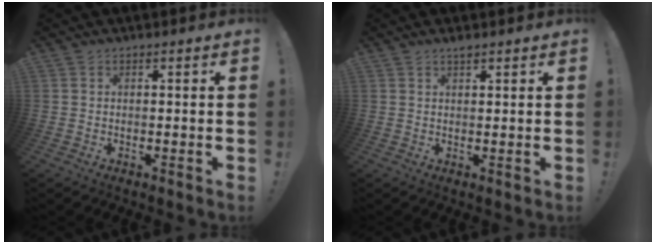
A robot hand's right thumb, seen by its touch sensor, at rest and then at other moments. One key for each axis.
{"total": 1.7, "fx": 1.4, "fy": 0.3, "fz": 0.9, "tx": -0.006, "ty": -0.008, "tz": 0.022}